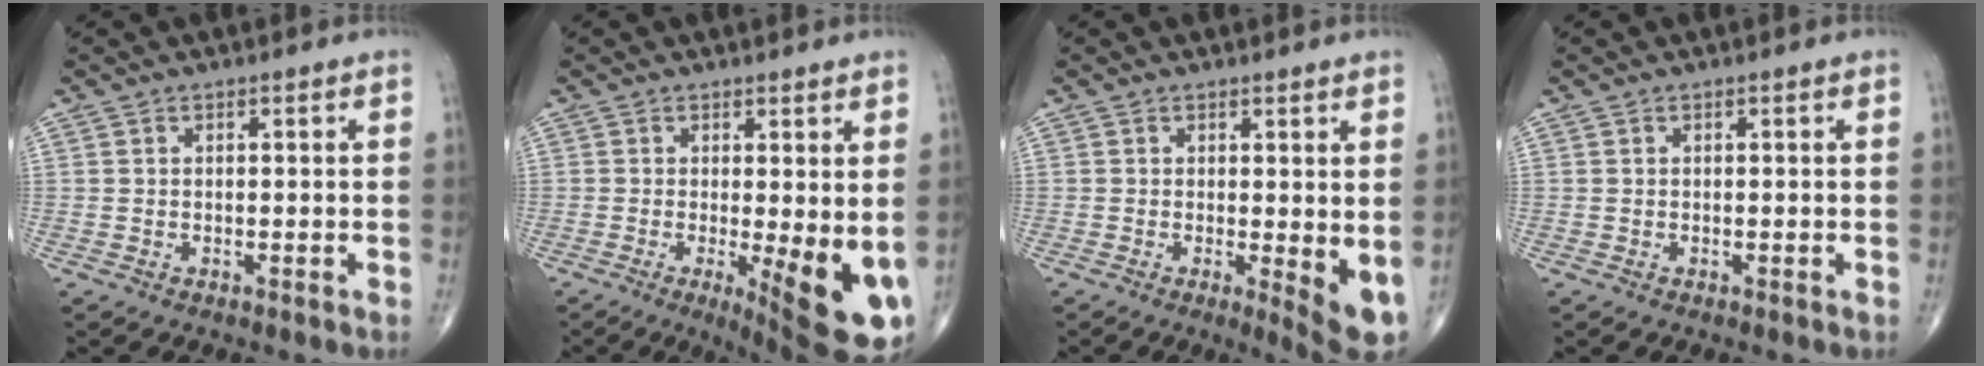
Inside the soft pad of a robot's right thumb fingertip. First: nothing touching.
{"total": 11.9, "force": [-1.9, 3.4, 11.3], "torque": [-0.148, -0.026, -0.016]}
{"total": 6.1, "force": [-0.2, 1.7, 5.8], "torque": [-0.075, -0.015, 0.001]}
{"total": 0.0}